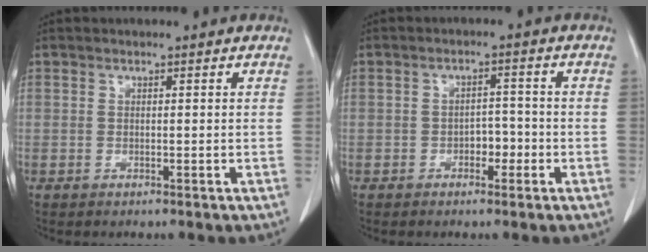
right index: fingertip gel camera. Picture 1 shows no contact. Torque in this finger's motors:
{"motor_torque": [0.34, -0.36, 0.18, 0.02]}